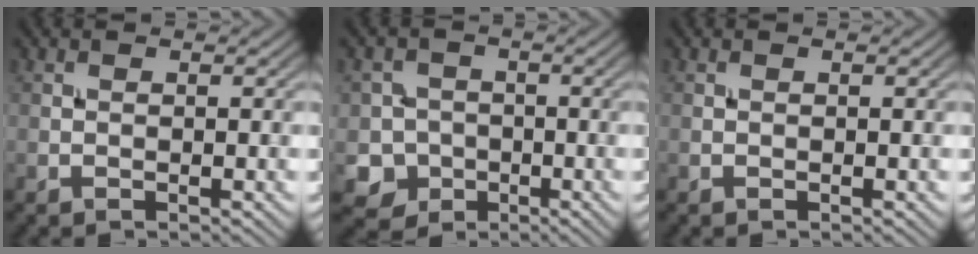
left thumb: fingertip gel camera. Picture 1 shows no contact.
{"total": 6.1, "force": [-1.9, 5.7, 0.9], "torque": [-0.025, -0.009, -0.066]}
{"total": 0.0}